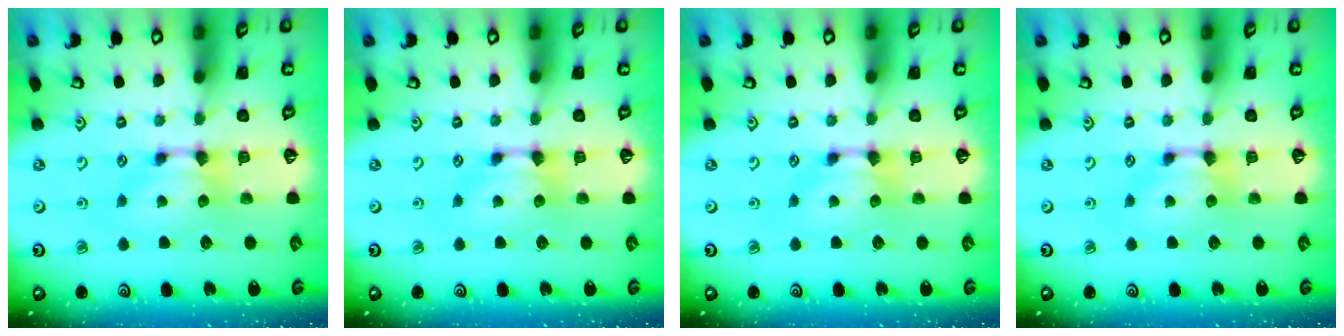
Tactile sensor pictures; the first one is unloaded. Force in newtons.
{"total": 0.0}
{"total": 0.0}
{"total": 0.0}